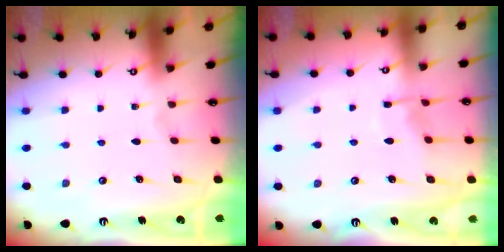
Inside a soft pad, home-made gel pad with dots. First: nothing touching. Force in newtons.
{"total": 5.4, "press": 5.3, "slide": 0.5}